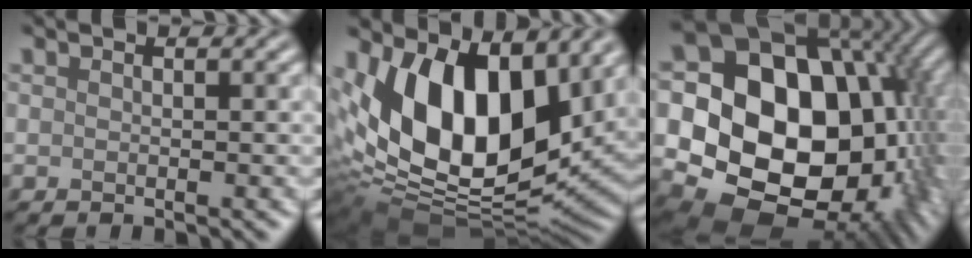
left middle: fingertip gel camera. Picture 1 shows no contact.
{"total": 15.3, "force": [3.8, 9.0, 11.7], "torque": [-0.211, -0.010, 0.058]}
{"total": 19.9, "force": [-0.1, 15.0, 13.0], "torque": [-0.215, -0.016, 0.018]}